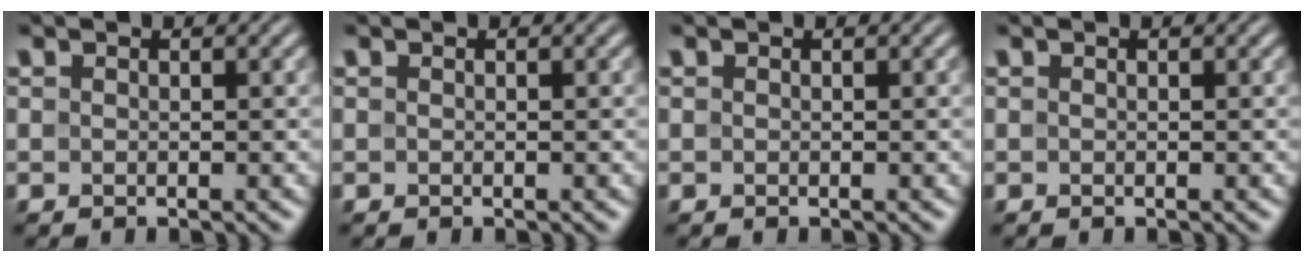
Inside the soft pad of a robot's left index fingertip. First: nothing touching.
{"total": 0.0}
{"total": 0.0}
{"total": 0.0}